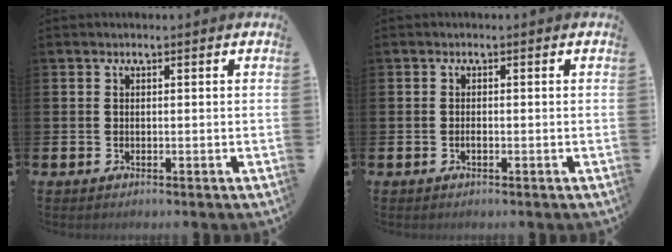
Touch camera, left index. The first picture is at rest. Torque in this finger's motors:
{"motor_torque": [0.26, 0.02, 0.00, 0.00]}